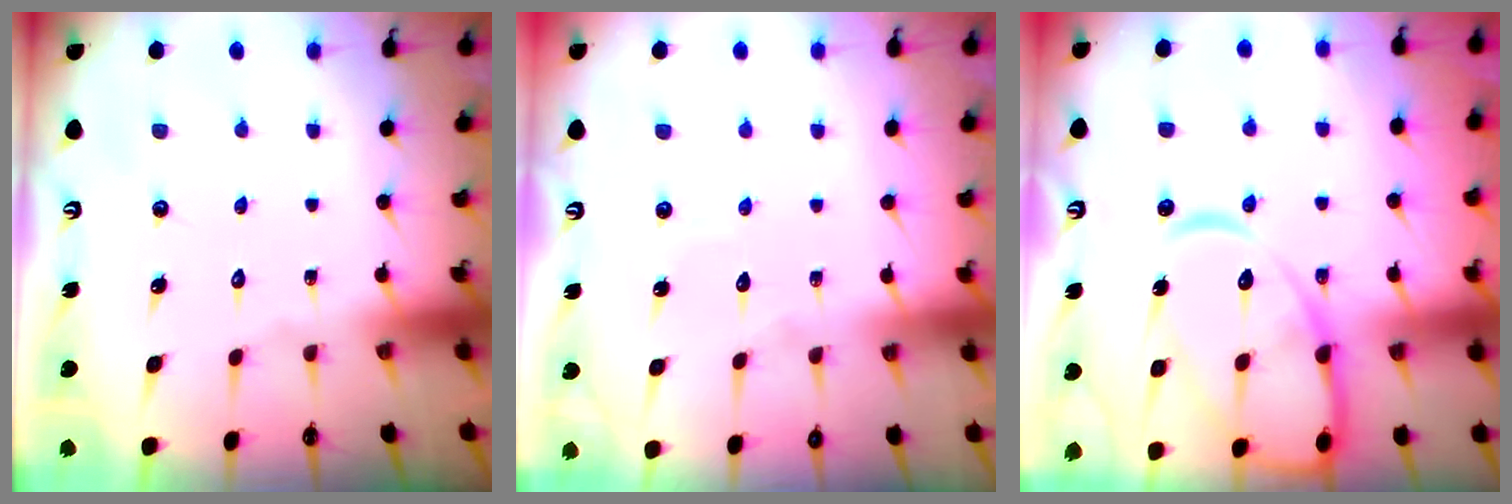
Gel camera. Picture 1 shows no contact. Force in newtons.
{"total": 3.6, "press": 3.6, "slide": 0.4}
{"total": 14.7, "press": 14.7, "slide": 1.4}